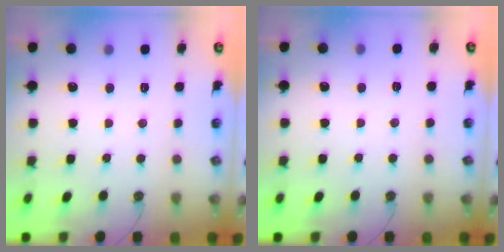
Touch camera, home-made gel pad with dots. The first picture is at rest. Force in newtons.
{"total": 4.1, "press": 2.2, "slide": 3.4}